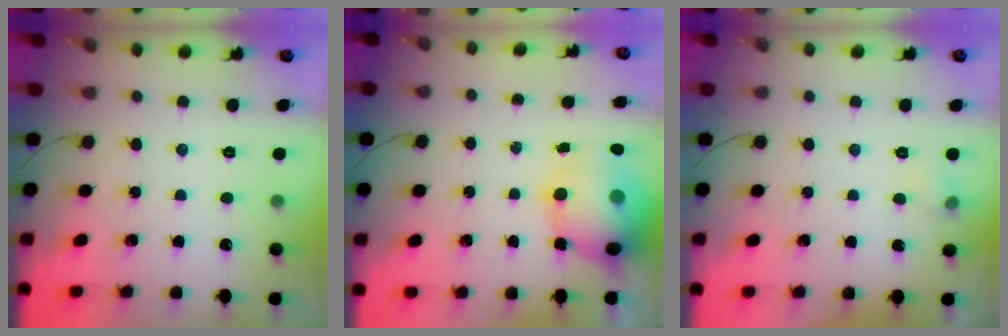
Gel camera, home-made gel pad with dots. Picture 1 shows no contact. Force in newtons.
{"total": 15.9, "press": 15.5, "slide": 3.9}
{"total": 4.5, "press": 4.3, "slide": 1.3}